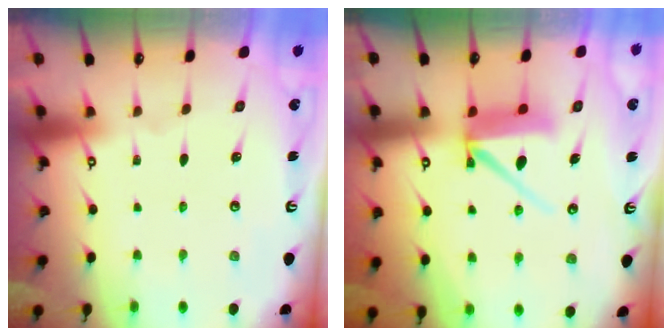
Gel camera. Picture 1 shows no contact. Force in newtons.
{"total": 11.5, "press": 11.4, "slide": 0.7}